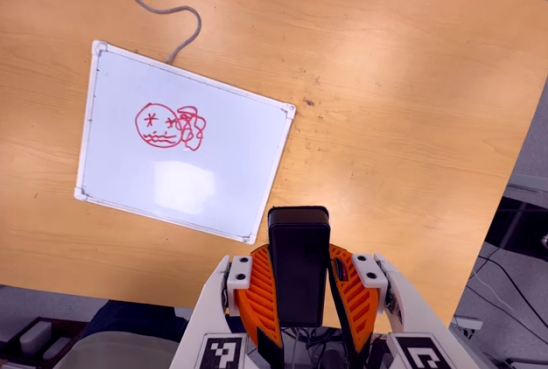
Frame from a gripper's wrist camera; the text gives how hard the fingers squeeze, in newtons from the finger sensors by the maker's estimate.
{"total": 9.9, "left": 8.1, "right": 11.8}